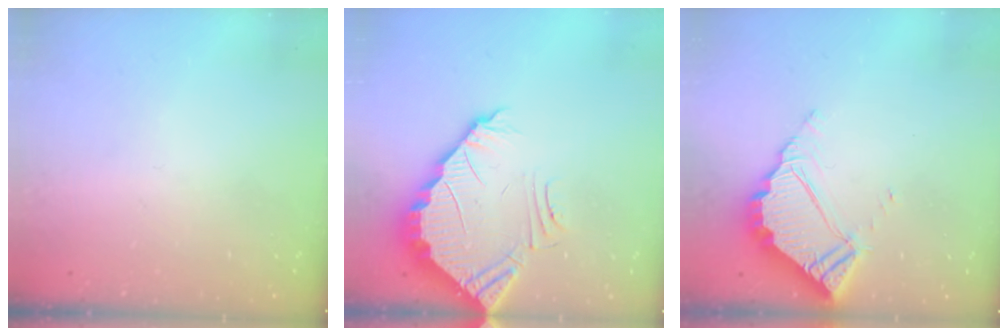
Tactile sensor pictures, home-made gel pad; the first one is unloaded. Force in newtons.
{"total": 3.7, "press": 3.7, "slide": 0.1}
{"total": 5.1, "press": 5.1, "slide": 0.4}